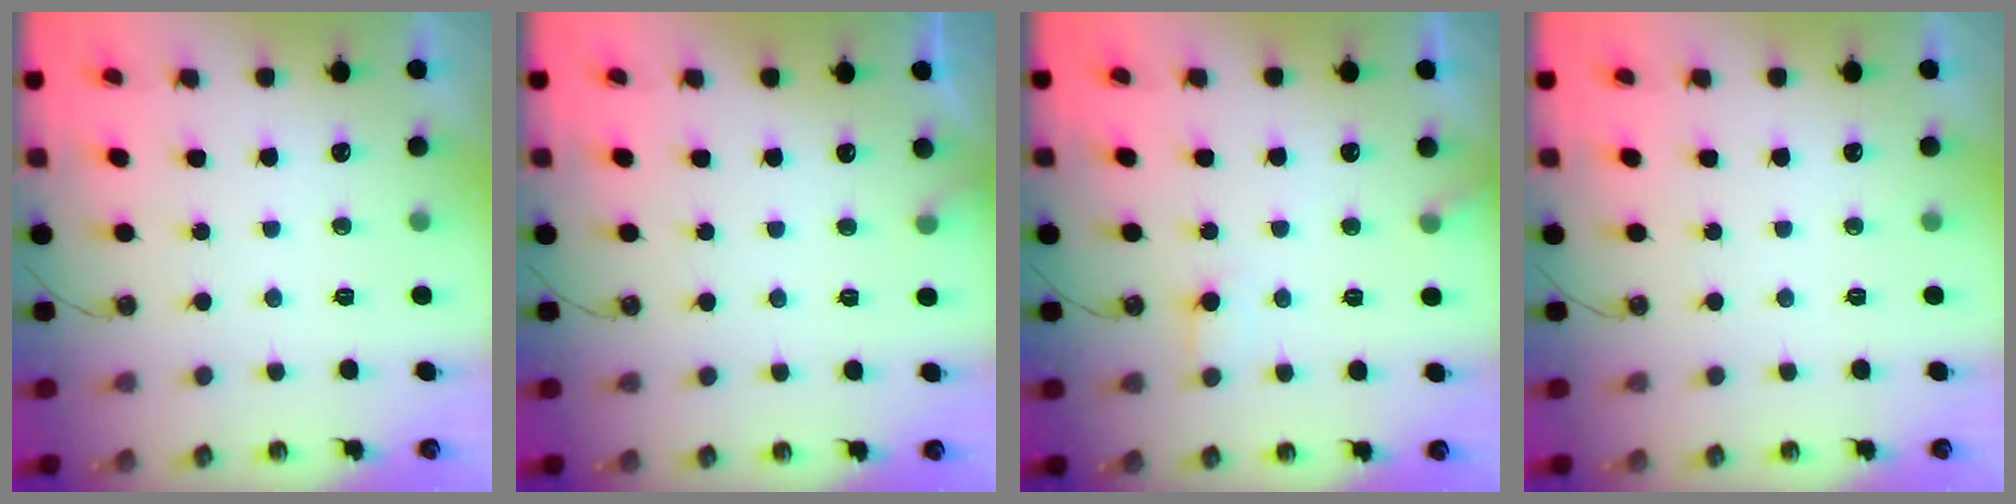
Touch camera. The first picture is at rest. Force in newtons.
{"total": 3.6, "press": 3.6, "slide": 0.2}
{"total": 6.4, "press": 6.4, "slide": 0.6}
{"total": 0.0}